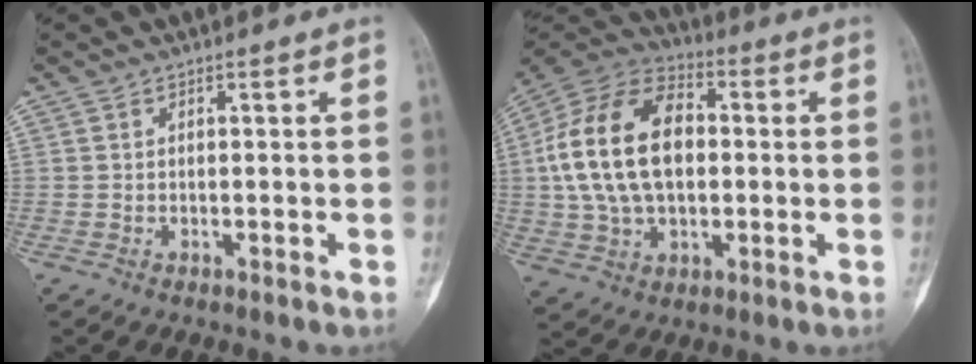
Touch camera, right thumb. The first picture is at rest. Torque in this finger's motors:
{"motor_torque": [1.40, 1.84, 0.92, -0.58, 0.23]}